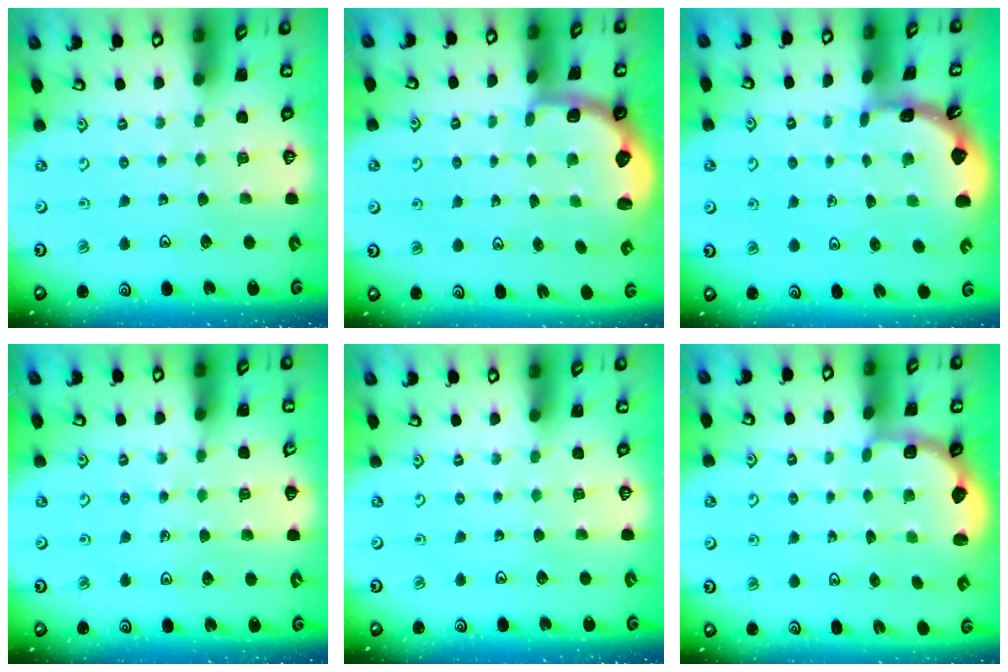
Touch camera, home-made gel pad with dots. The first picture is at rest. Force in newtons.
{"total": 2.6, "press": 2.1, "slide": 1.7}
{"total": 1.7, "press": 1.7, "slide": 0.1}
{"total": 5.0, "press": 4.9, "slide": 1.1}
{"total": 0.0}
{"total": 2.7, "press": 2.1, "slide": 1.8}